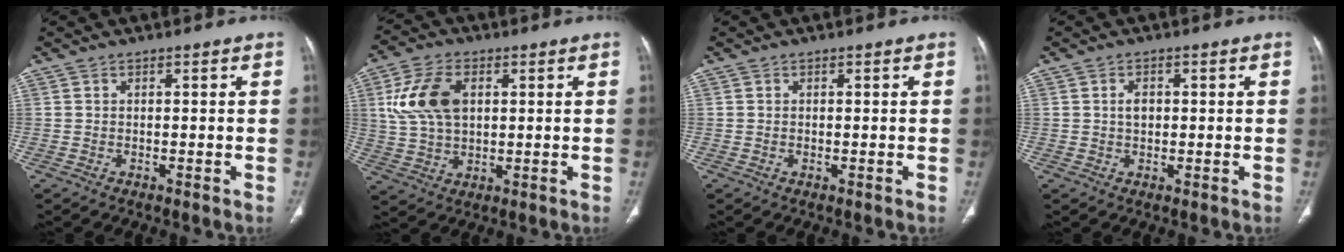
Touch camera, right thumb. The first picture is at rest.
{"total": 11.3, "force": [2.7, 7.3, 8.2], "torque": [-0.157, 0.000, 0.052]}
{"total": 0.0}
{"total": 2.3, "force": [0.3, 1.6, 1.6], "torque": [-0.025, 0.002, 0.005]}